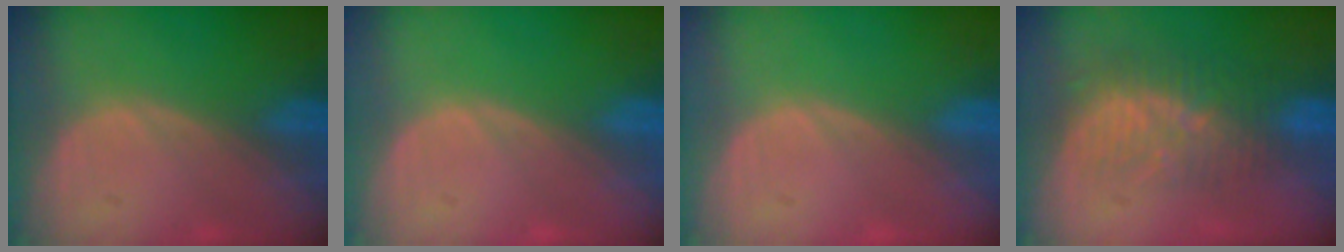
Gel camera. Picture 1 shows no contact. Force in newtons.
{"total": 0.0}
{"total": 0.0}
{"total": 8.5, "press": 7.4, "slide": 4.1}